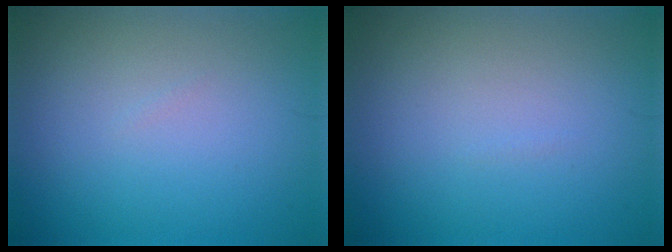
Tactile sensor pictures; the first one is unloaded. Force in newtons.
{"total": 0.0}